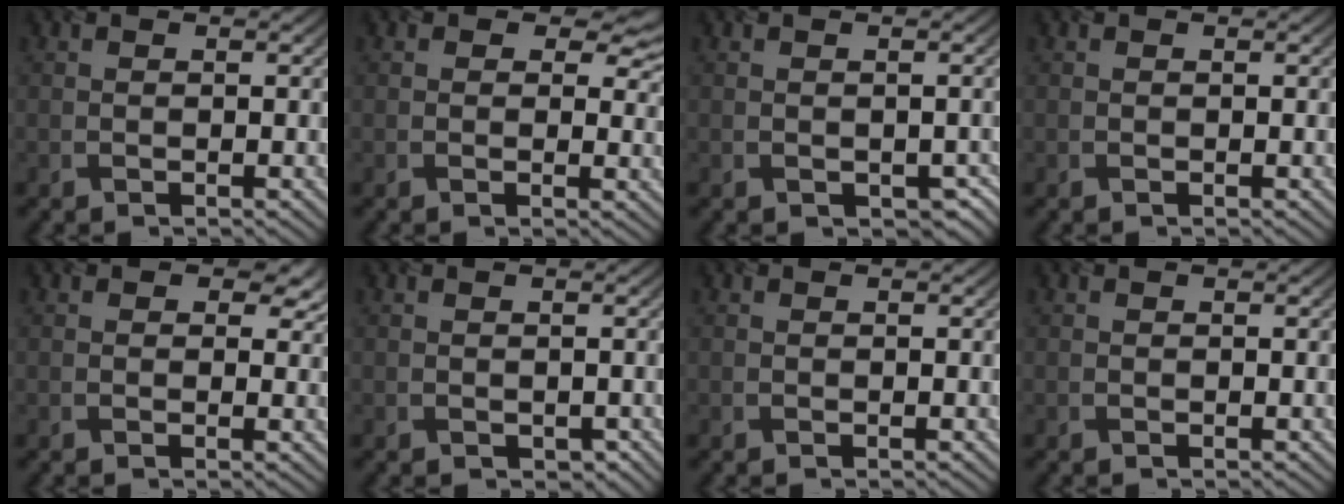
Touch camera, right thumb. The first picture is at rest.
{"total": 4.7, "force": [2.0, 3.1, 2.8], "torque": [-0.033, -0.008, 0.024]}
{"total": 1.8, "force": [-0.9, 1.5, 0.6], "torque": [-0.016, -0.016, -0.009]}
{"total": 0.0}
{"total": 3.5, "force": [1.4, 2.4, 2.1], "torque": [-0.026, -0.009, 0.018]}
{"total": 0.6, "force": [-0.3, 0.6, -0.1], "torque": [-0.002, -0.007, -0.007]}
{"total": 0.0}
{"total": 0.0}